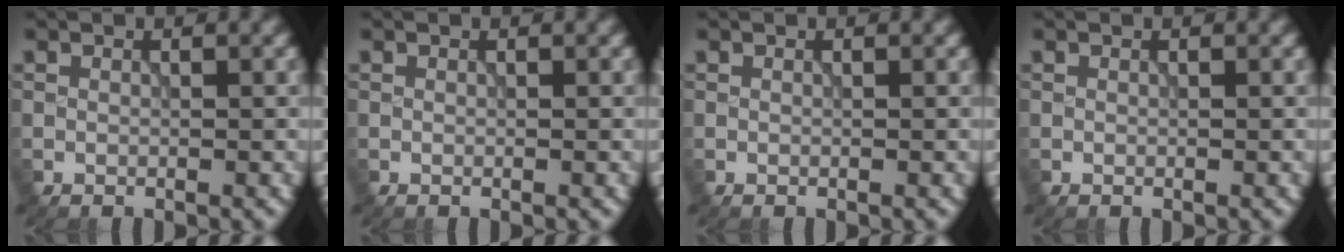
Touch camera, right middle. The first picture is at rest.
{"total": 0.0}
{"total": 0.0}
{"total": 0.0}